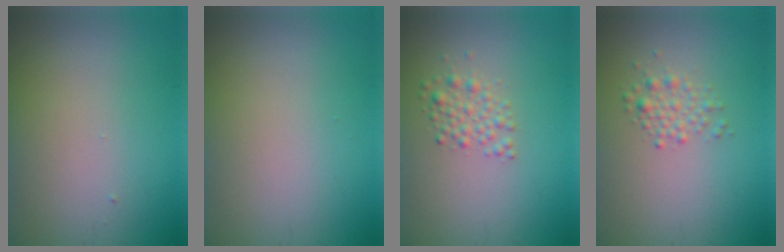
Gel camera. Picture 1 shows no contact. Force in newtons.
{"total": 0.0}
{"total": 2.0, "press": 2.0, "slide": 0.1}
{"total": 1.8, "press": 1.8, "slide": 0.1}